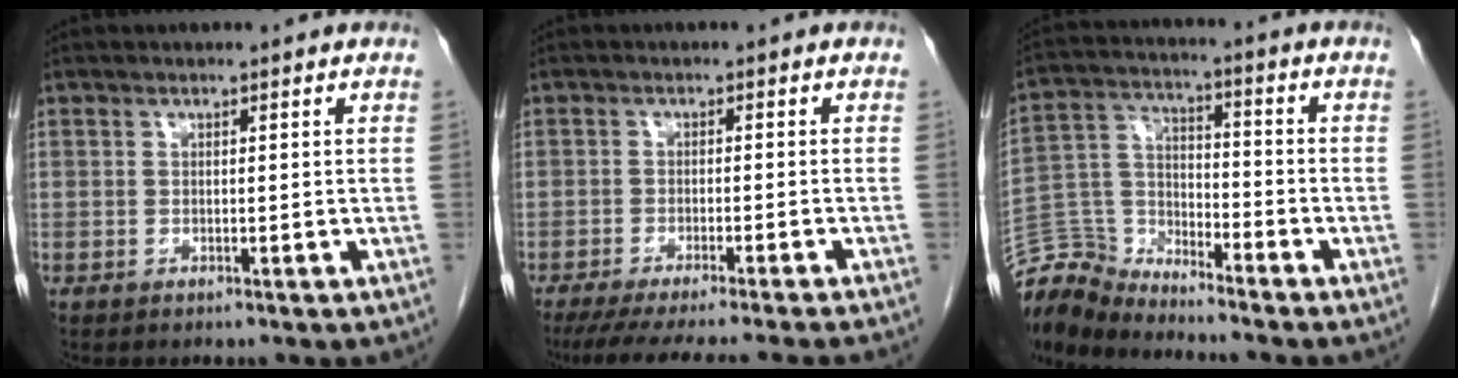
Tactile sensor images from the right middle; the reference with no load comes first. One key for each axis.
{"total": 14.6, "fx": -13.0, "fy": -1.1, "fz": 6.7, "tx": -0.085, "ty": -0.043, "tz": -0.183}
{"total": 9.2, "fx": -9.2, "fy": 0.8, "fz": -0.6, "tx": 0.000, "ty": 0.025, "tz": -0.185}